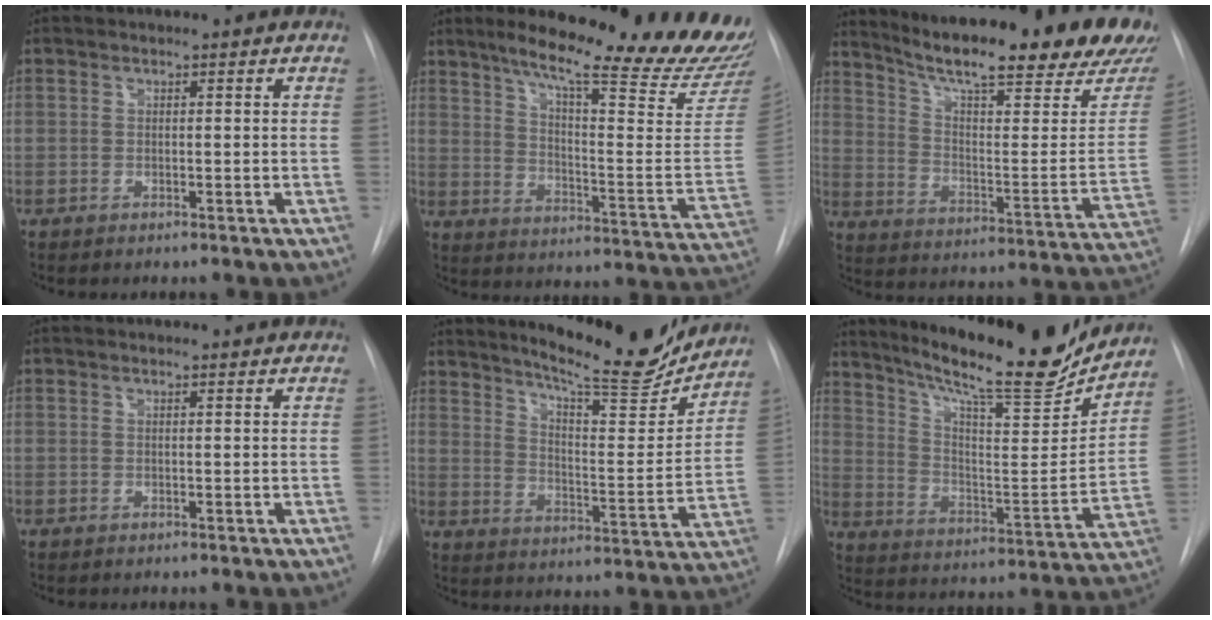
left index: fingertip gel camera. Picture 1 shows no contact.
{"total": 27.7, "force": [23.2, 2.5, 14.9], "torque": [-0.207, -0.094, 0.296]}
{"total": 28.8, "force": [24.0, 3.1, 15.7], "torque": [-0.245, -0.080, 0.316]}
{"total": 1.0, "force": [1.0, 0.1, 0.4], "torque": [-0.010, 0.013, 0.015]}
{"total": 17.8, "force": [16.3, 2.0, 6.9], "torque": [-0.107, -0.047, 0.227]}
{"total": 21.9, "force": [19.1, 2.7, 10.3], "torque": [-0.175, -0.039, 0.283]}